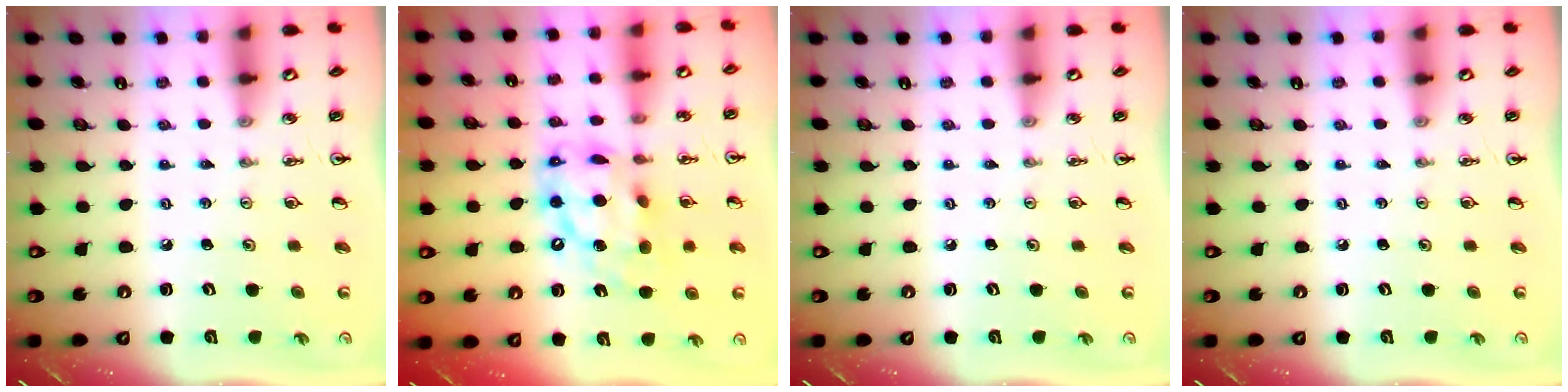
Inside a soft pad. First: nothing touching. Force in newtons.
{"total": 15.2, "press": 15.1, "slide": 1.4}
{"total": 0.0}
{"total": 0.0}